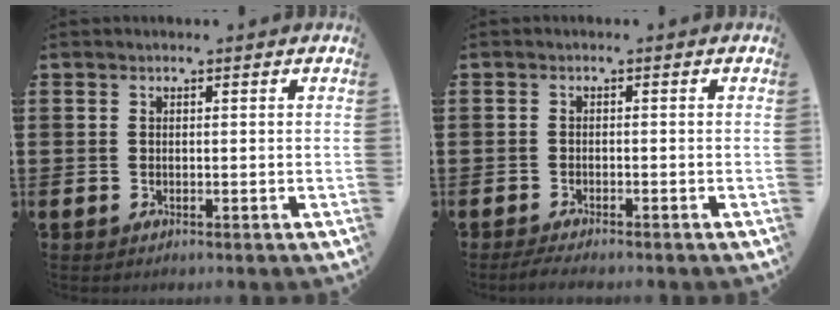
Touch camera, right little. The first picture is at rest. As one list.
[{"total": 1.3, "force": [-1.2, 0.1, 0.6], "torque": [-0.012, 0.000, -0.023]}]